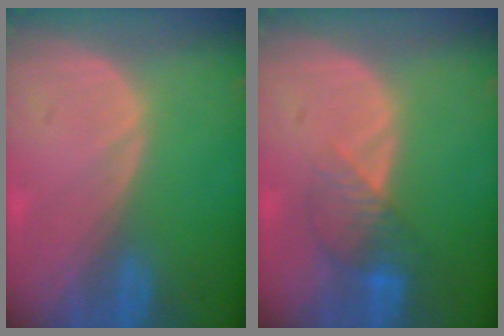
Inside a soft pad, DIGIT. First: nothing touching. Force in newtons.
{"total": 4.1, "press": 4.0, "slide": 1.2}